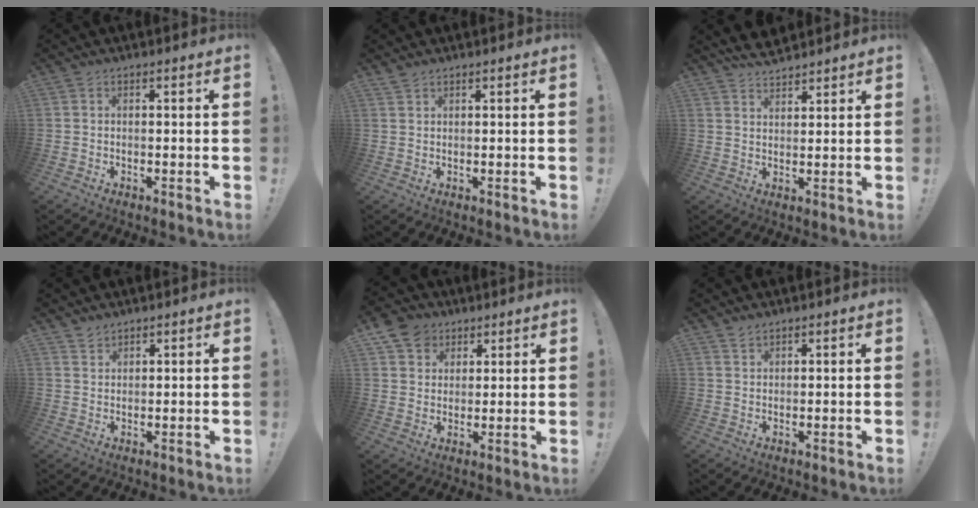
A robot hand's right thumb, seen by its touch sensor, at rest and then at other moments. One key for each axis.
{"total": 1.3, "fx": 1.2, "fy": 0.4, "fz": 0.3, "tx": -0.010, "ty": -0.001, "tz": 0.025}
{"total": 5.3, "fx": 4.9, "fy": 1.5, "fz": 1.3, "tx": -0.026, "ty": -0.025, "tz": 0.092}
{"total": 2.3, "fx": 2.2, "fy": 0.7, "fz": 0.1, "tx": 0.007, "ty": -0.018, "tz": 0.040}
{"total": 8.9, "fx": 5.1, "fy": 7.1, "fz": 1.8, "tx": -0.028, "ty": -0.034, "tz": 0.102}
{"total": 1.7, "fx": 1.6, "fy": 0.5, "fz": 0.3, "tx": -0.002, "ty": -0.008, "tz": 0.031}